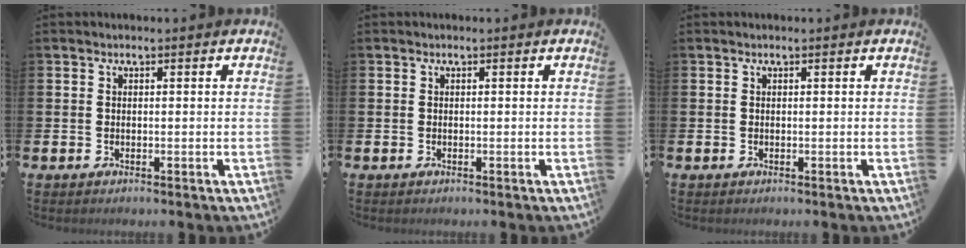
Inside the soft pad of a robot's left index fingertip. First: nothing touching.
{"total": 0.0}
{"total": 0.0}